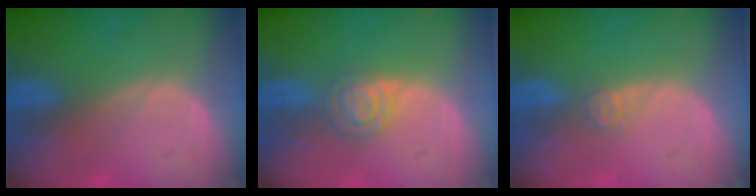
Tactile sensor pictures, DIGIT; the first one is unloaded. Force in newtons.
{"total": 4.7, "press": 4.2, "slide": 2.1}
{"total": 2.0, "press": 1.6, "slide": 1.1}